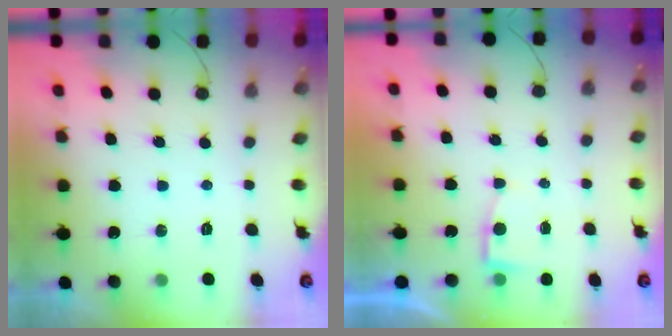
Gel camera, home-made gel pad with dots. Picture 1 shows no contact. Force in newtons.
{"total": 2.8, "press": 2.8, "slide": 0.3}